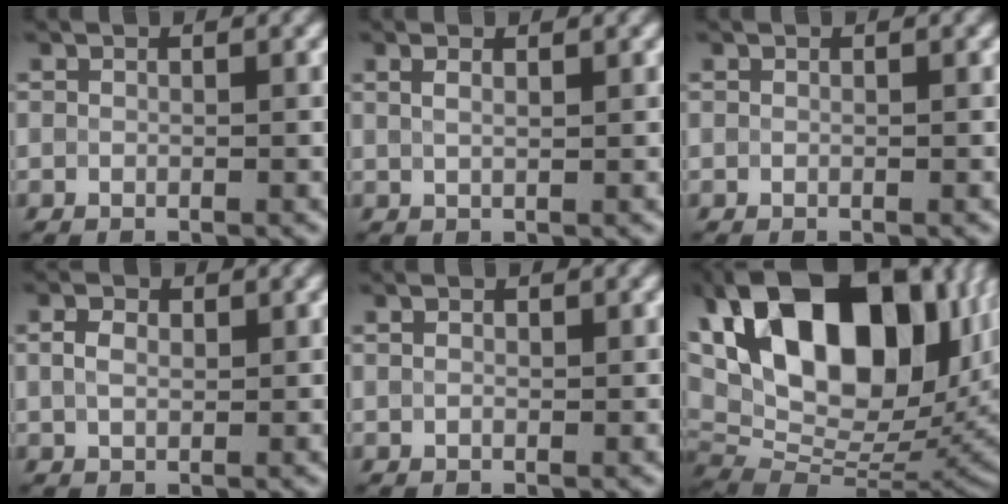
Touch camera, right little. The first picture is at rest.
{"total": 1.1, "force": [0.8, 0.1, 0.8], "torque": [-0.021, 0.005, 0.020]}
{"total": 0.0}
{"total": 1.7, "force": [0.5, 1.1, 1.3], "torque": [-0.030, 0.009, 0.010]}
{"total": 0.6, "force": [0.4, 0.2, 0.4], "torque": [-0.010, 0.004, 0.005]}
{"total": 19.6, "force": [7.6, 11.1, 14.3], "torque": [-0.257, 0.049, 0.136]}